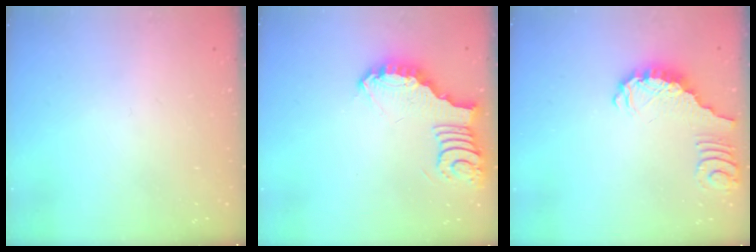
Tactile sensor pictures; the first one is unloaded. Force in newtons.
{"total": 3.8, "press": 3.8, "slide": 0.3}
{"total": 1.2, "press": 1.2, "slide": 0.2}